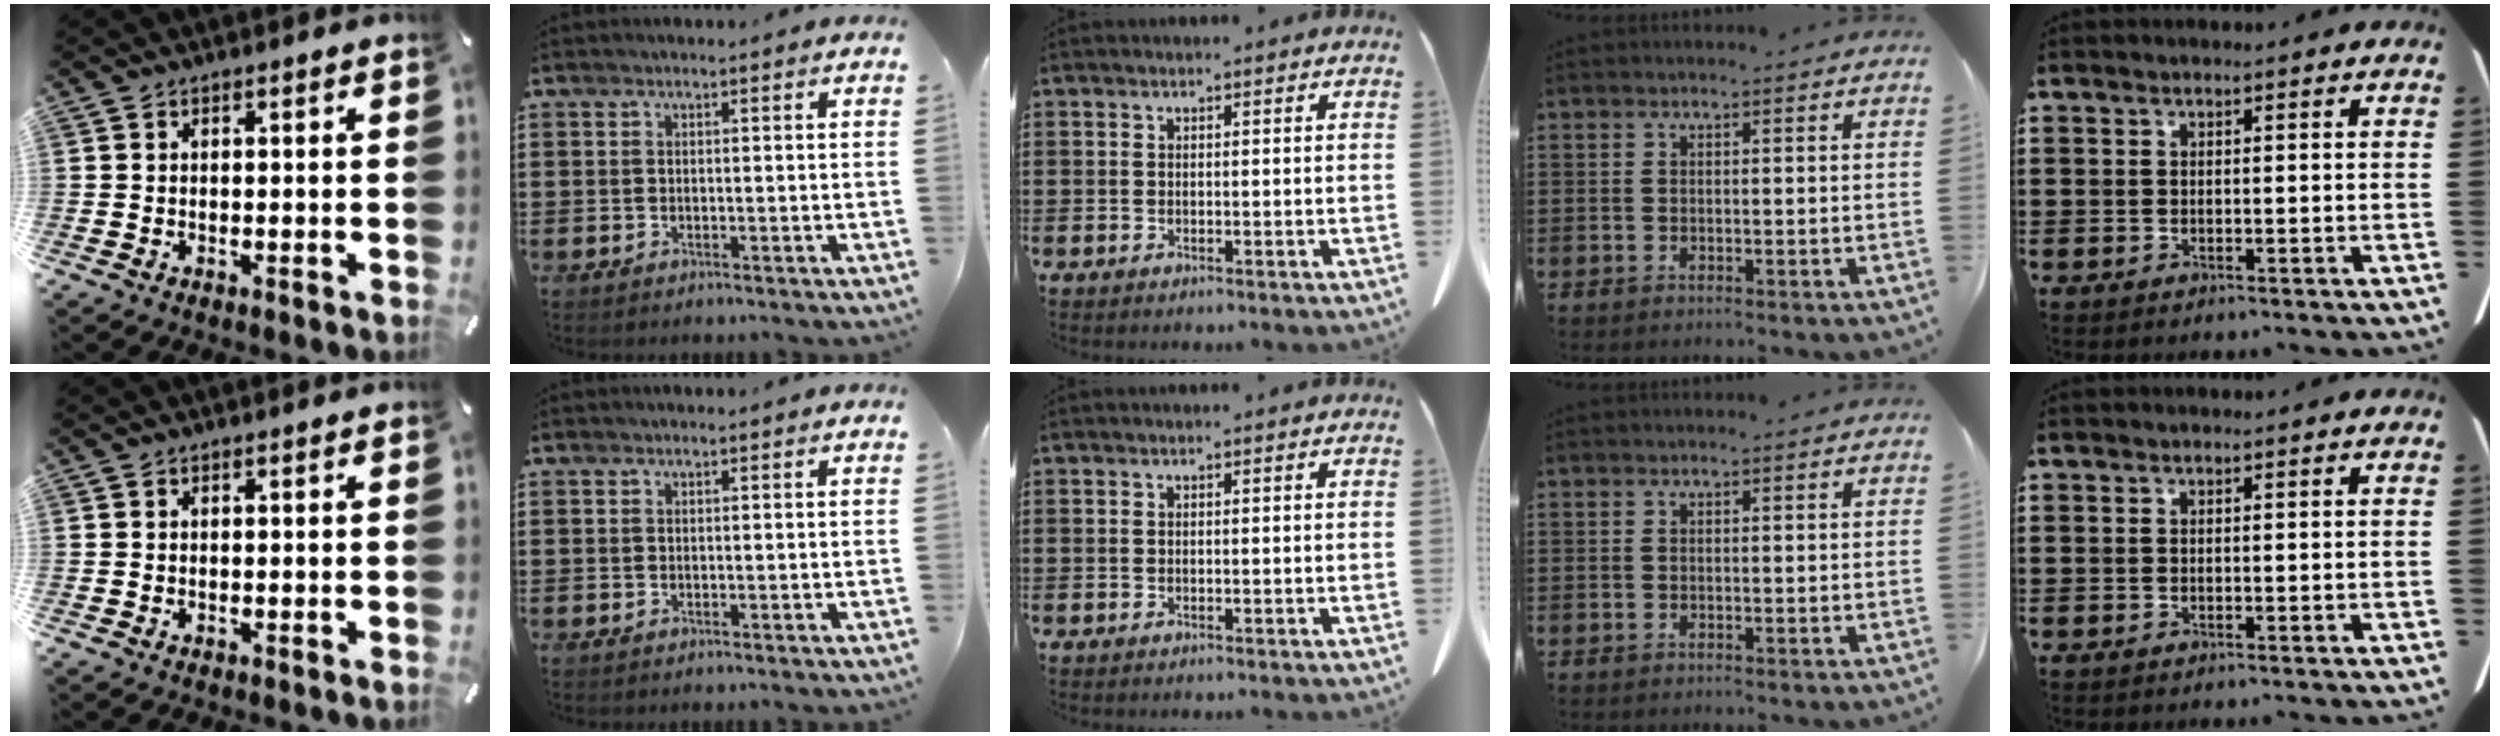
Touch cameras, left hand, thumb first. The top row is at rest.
{}